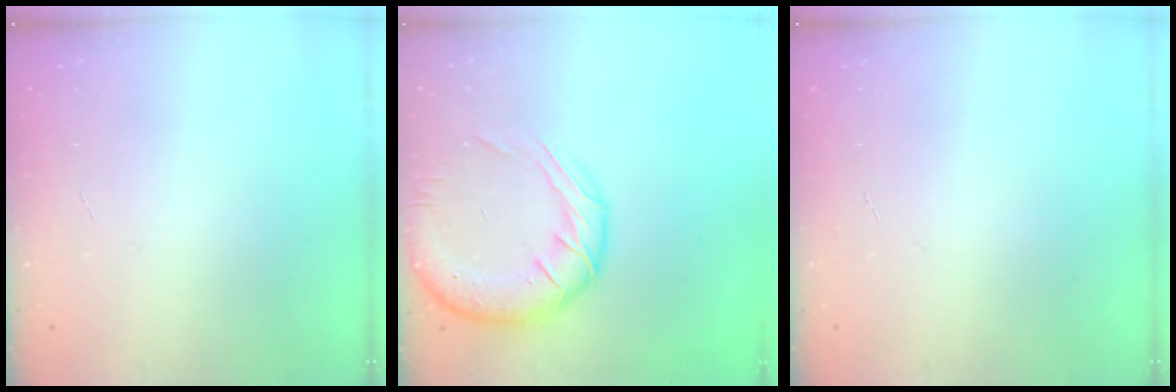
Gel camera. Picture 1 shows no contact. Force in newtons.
{"total": 18.2, "press": 17.8, "slide": 3.6}
{"total": 0.0}